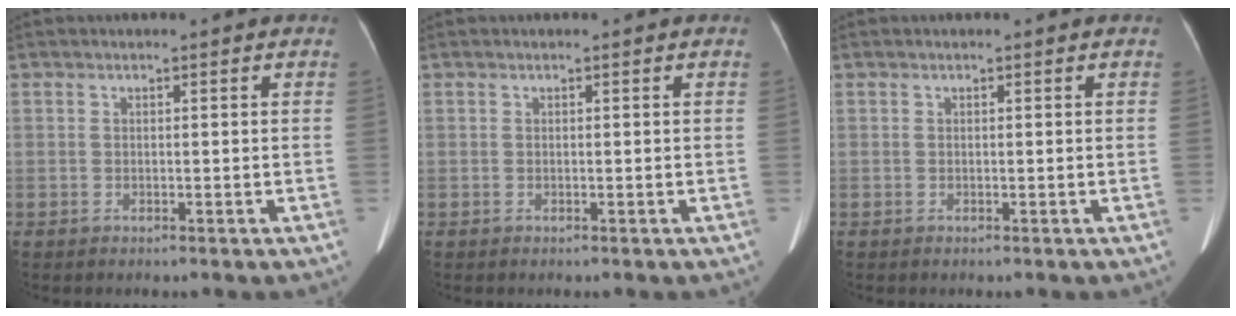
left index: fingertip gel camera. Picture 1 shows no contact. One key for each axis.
{"total": 0.0}
{"total": 0.0}